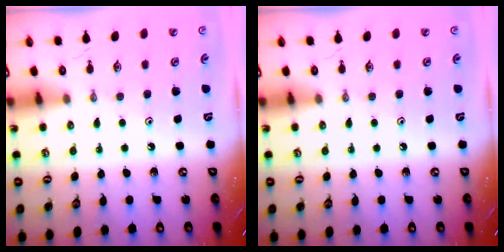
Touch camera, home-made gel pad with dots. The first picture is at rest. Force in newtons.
{"total": 0.0}